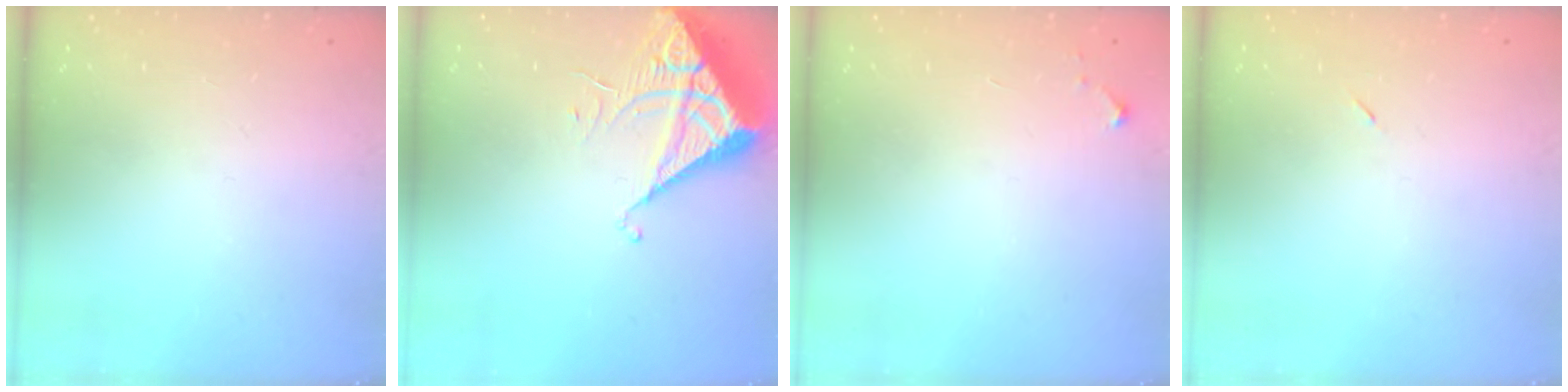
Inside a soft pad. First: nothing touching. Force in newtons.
{"total": 7.0, "press": 7.0, "slide": 0.3}
{"total": 2.6, "press": 2.6, "slide": 0.4}
{"total": 2.6, "press": 2.3, "slide": 1.2}